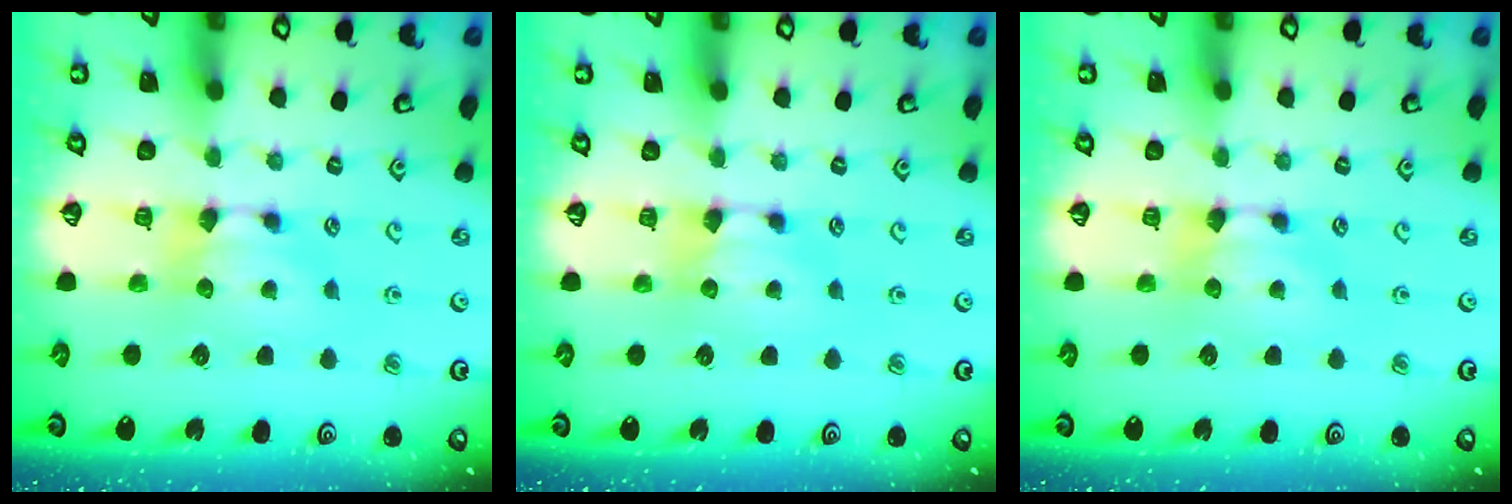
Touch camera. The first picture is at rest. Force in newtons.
{"total": 0.5, "press": 0.2, "slide": 0.5}
{"total": 0.0}